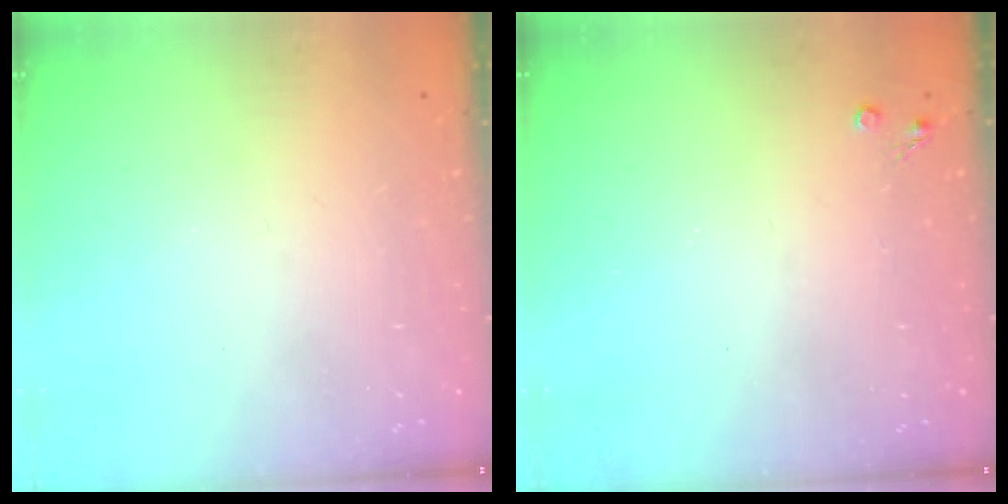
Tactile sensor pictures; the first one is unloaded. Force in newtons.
{"total": 2.6, "press": 2.5, "slide": 0.4}